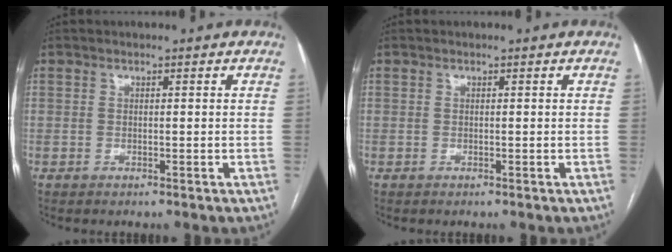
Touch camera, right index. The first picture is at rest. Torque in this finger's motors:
{"motor_torque": [0.01, -0.01, 0.00, 0.00]}